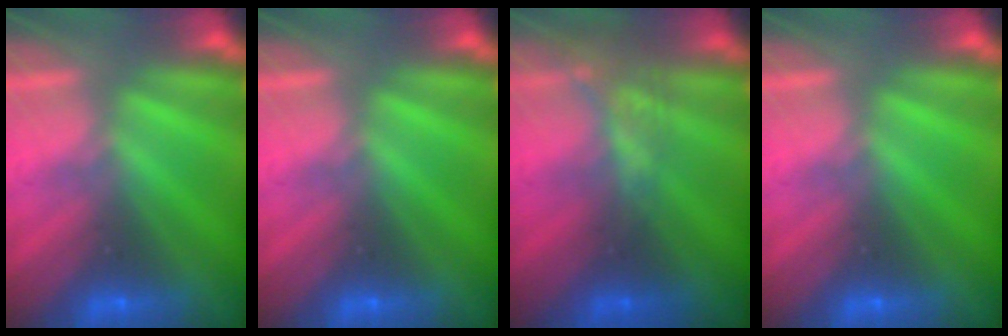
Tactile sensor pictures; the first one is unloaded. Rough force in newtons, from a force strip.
{"total": 0.0}
{"total": 2.1}
{"total": 0.0}